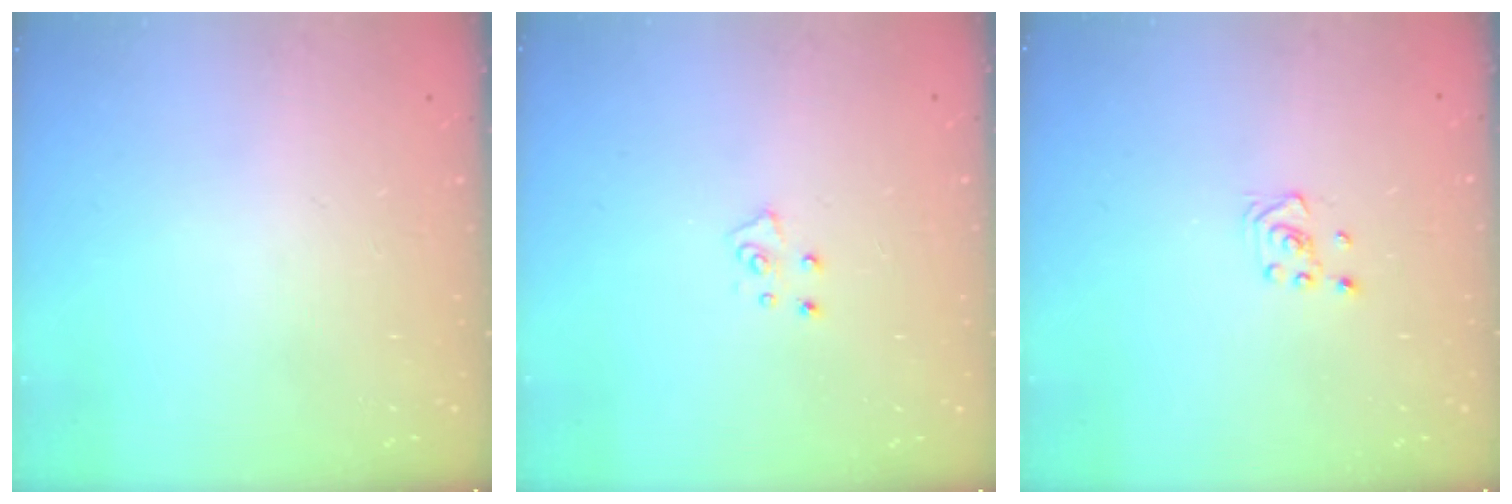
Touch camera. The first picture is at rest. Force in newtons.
{"total": 5.7, "press": 5.7, "slide": 0.4}
{"total": 2.6, "press": 2.4, "slide": 1.0}